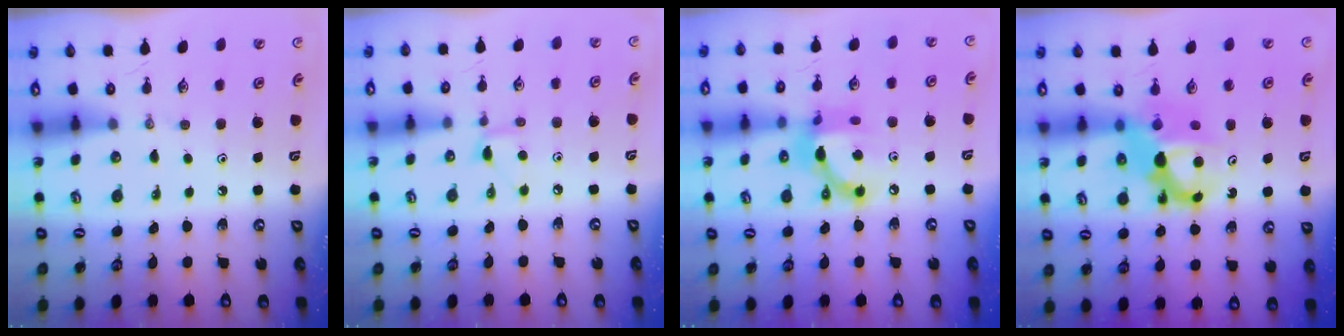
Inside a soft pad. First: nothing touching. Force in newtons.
{"total": 6.1, "press": 6.0, "slide": 0.7}
{"total": 14.3, "press": 14.3, "slide": 0.7}
{"total": 10.1, "press": 10.1, "slide": 0.8}